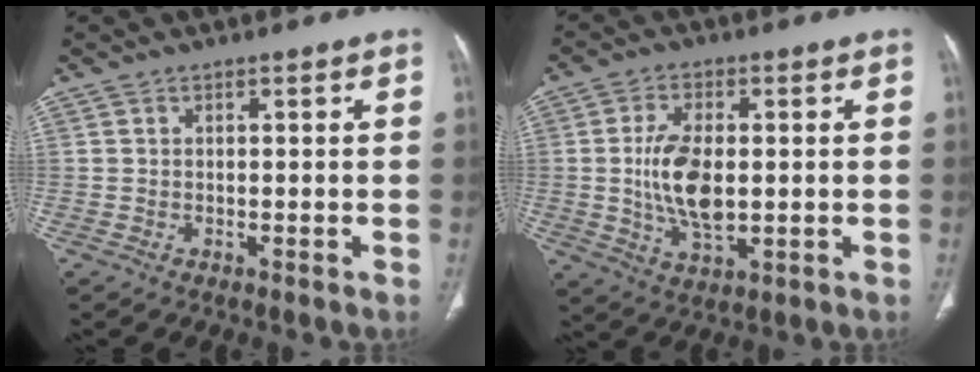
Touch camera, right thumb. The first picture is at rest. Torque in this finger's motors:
{"motor_torque": [1.63, 2.33, 1.10, -0.80, 0.09]}